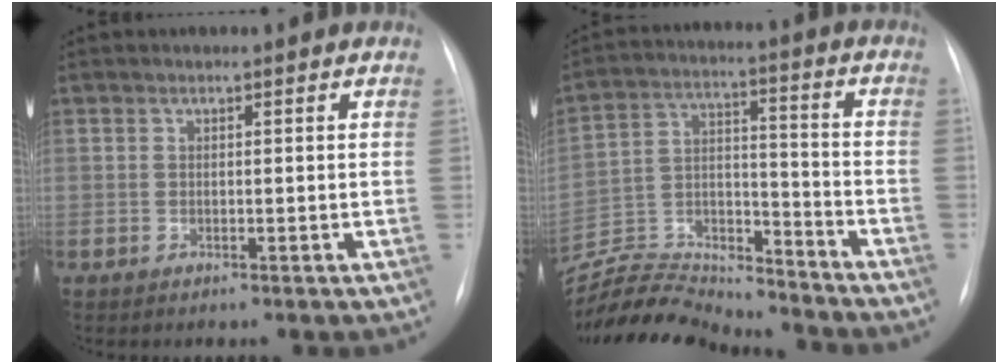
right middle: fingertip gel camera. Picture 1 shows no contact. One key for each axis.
{"total": 16.1, "fx": -15.9, "fy": 1.1, "fz": 2.5, "tx": -0.051, "ty": 0.030, "tz": -0.269}